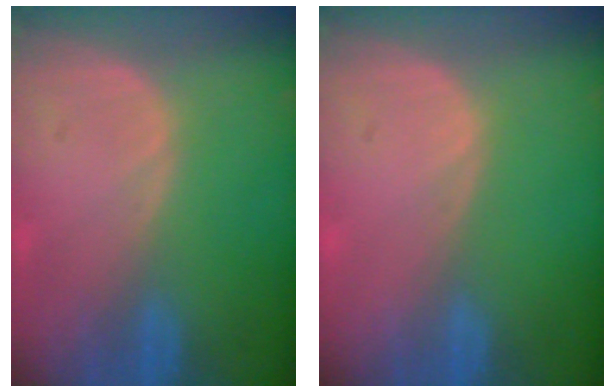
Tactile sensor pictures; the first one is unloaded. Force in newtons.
{"total": 0.0}